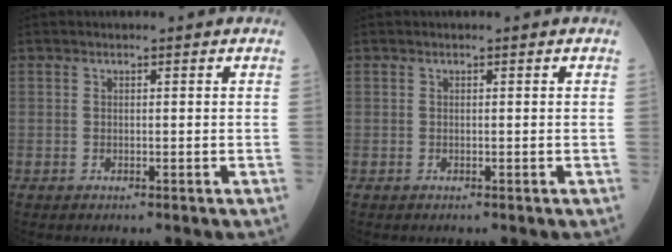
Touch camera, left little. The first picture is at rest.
{"total": 0.0}